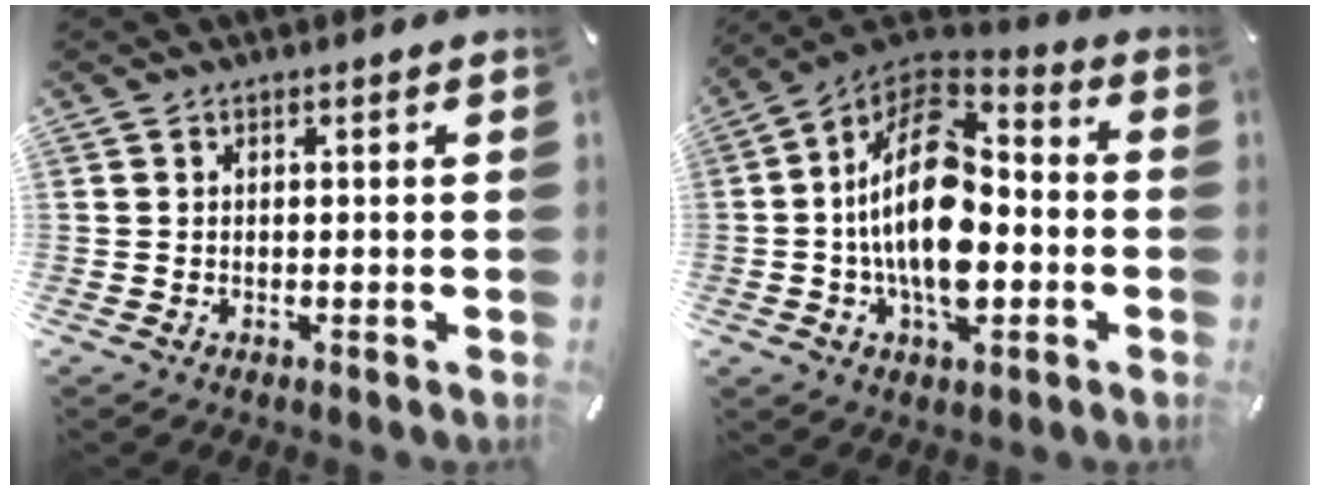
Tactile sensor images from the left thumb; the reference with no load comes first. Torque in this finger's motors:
{"motor_torque": [1.43, 1.75, 2.70, 0.07, 0.76]}